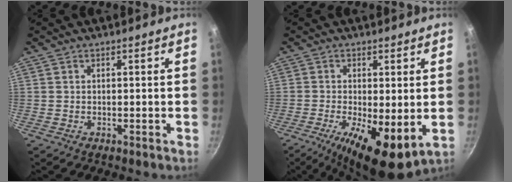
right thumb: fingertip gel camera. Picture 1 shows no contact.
{"total": 11.0, "force": [-2.2, 3.8, 10.1], "torque": [-0.167, -0.012, -0.030]}